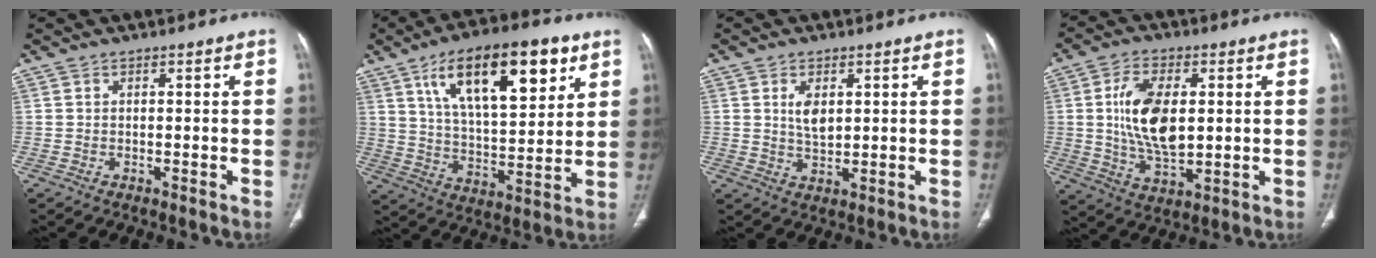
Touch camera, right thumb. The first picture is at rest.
{"total": 21.0, "force": [10.0, 8.5, 16.4], "torque": [-0.230, -0.029, 0.170]}
{"total": 4.4, "force": [1.3, 2.4, 3.4], "torque": [-0.055, -0.011, 0.029]}
{"total": 13.3, "force": [1.5, 7.0, 11.2], "torque": [-0.202, -0.009, 0.032]}